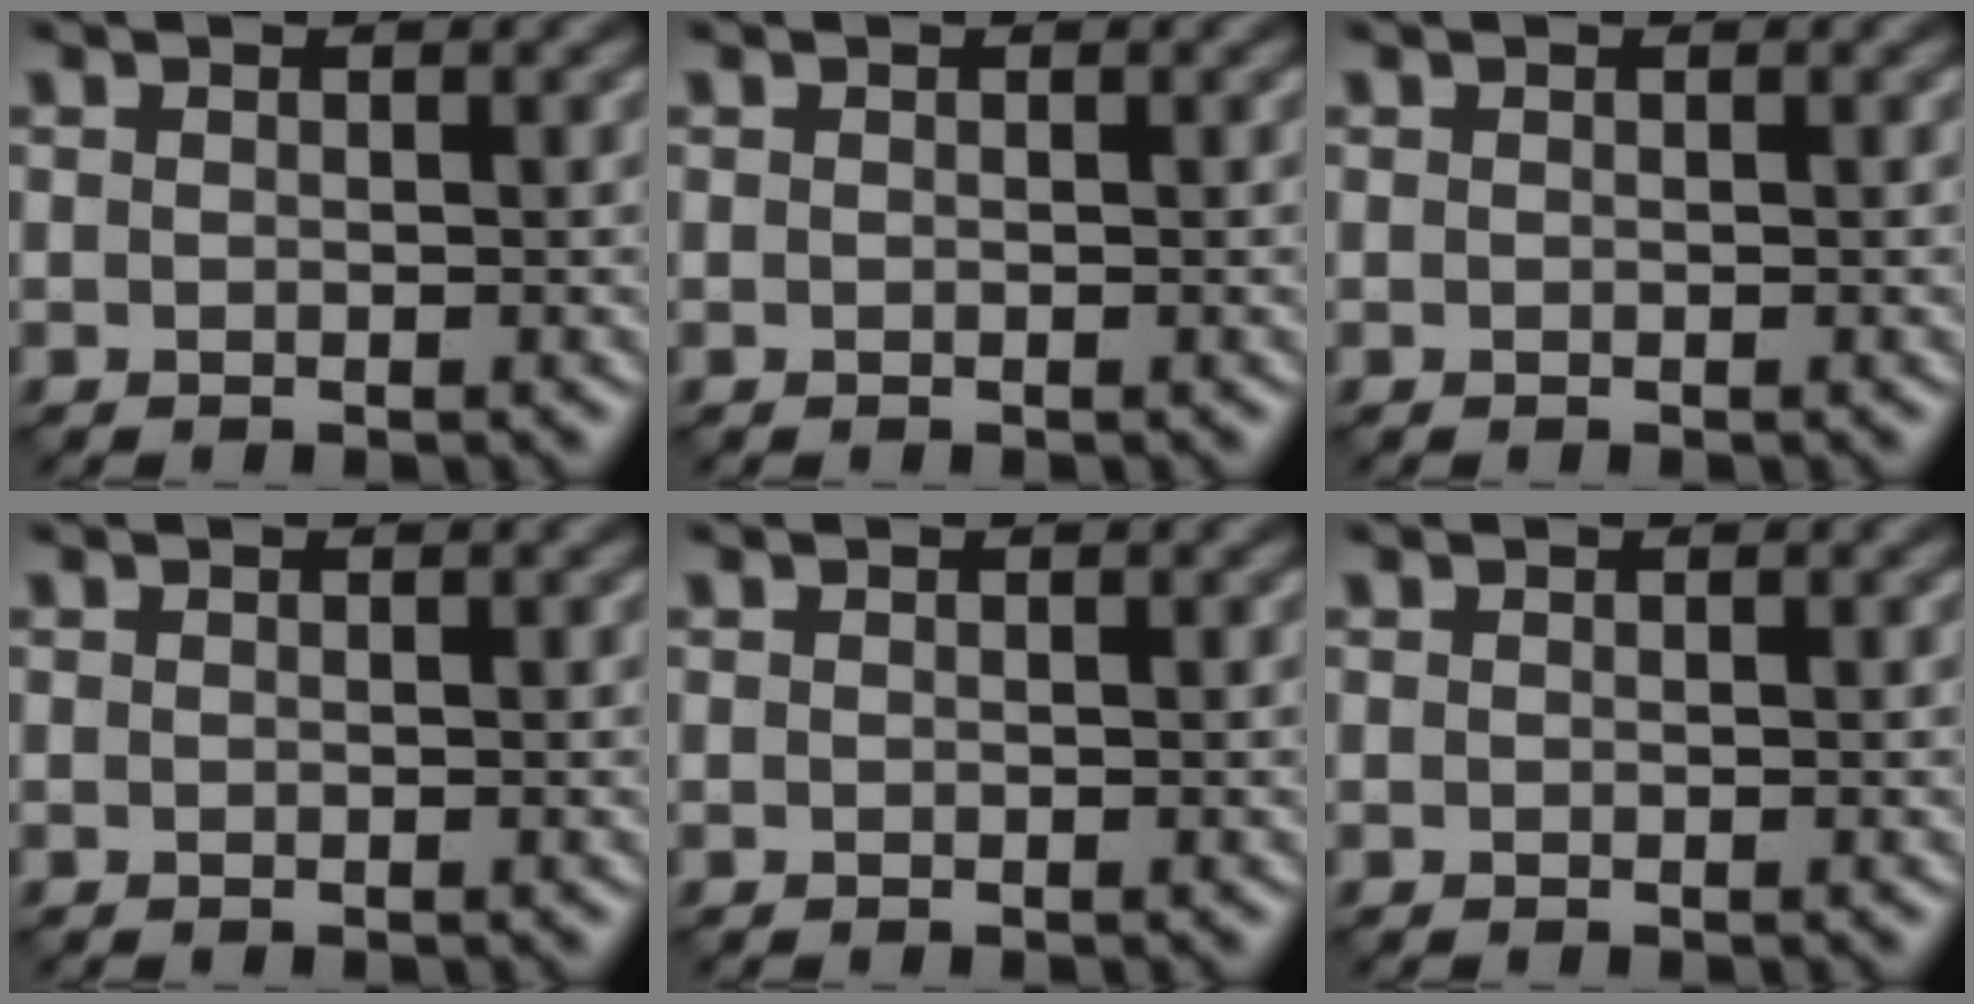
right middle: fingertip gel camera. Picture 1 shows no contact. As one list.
[{"total": 0.0}, {"total": 0.0}, {"total": 0.0}, {"total": 0.0}, {"total": 0.0}]